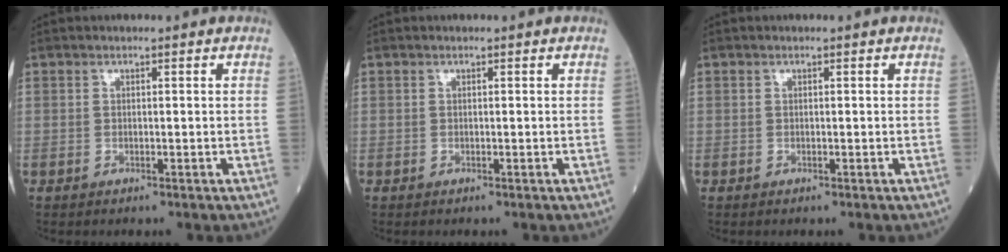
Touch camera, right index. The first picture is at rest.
{"total": 0.0}
{"total": 0.0}